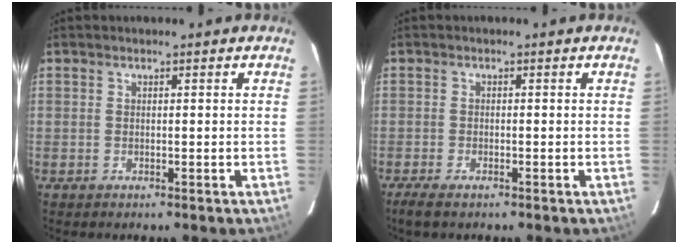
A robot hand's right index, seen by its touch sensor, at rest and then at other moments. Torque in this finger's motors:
{"motor_torque": [-0.07, -0.08, 0.07, 0.02]}